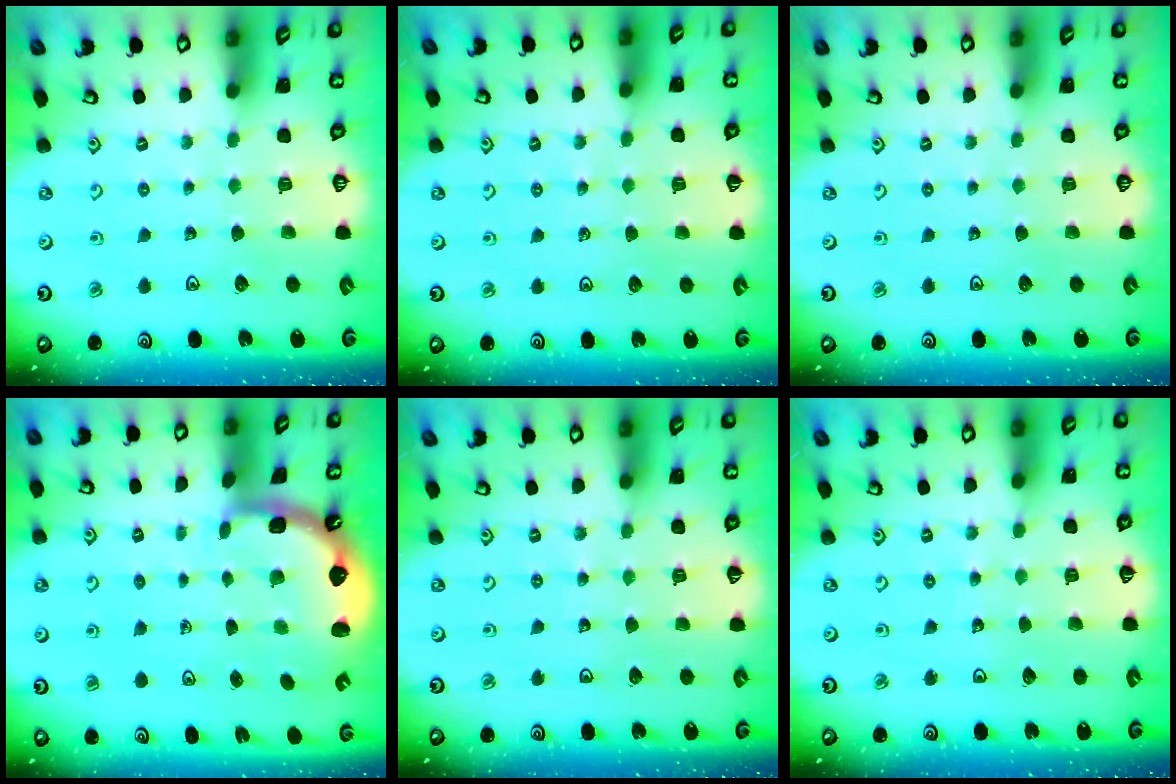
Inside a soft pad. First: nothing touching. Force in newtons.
{"total": 2.1, "press": 2.0, "slide": 0.5}
{"total": 0.0}
{"total": 2.6, "press": 1.3, "slide": 2.2}
{"total": 2.9, "press": 2.9, "slide": 0.3}
{"total": 3.6, "press": 3.6, "slide": 0.5}